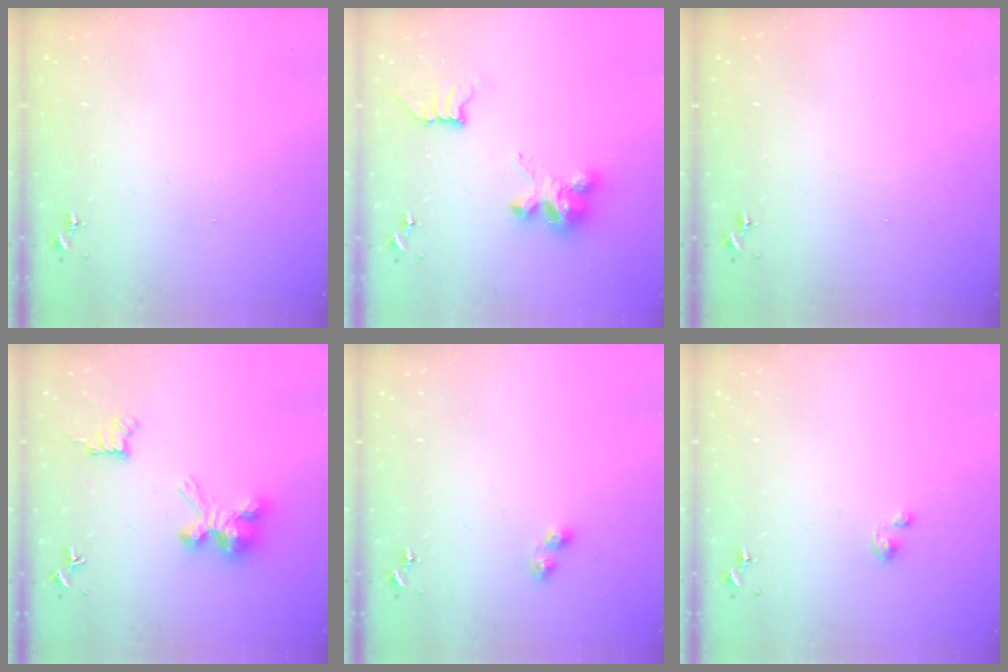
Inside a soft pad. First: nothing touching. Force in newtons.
{"total": 9.0, "press": 9.0, "slide": 0.7}
{"total": 0.0}
{"total": 9.4, "press": 9.4, "slide": 0.2}
{"total": 4.2, "press": 4.2, "slide": 0.4}
{"total": 0.9, "press": 0.9, "slide": 0.1}